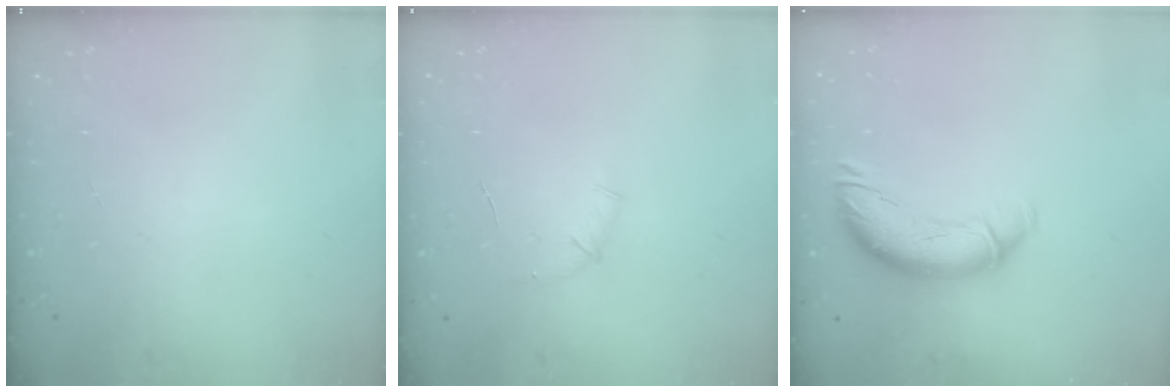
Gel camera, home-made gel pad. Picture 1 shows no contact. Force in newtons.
{"total": 5.0, "press": 4.8, "slide": 1.4}
{"total": 12.6, "press": 12.4, "slide": 1.8}